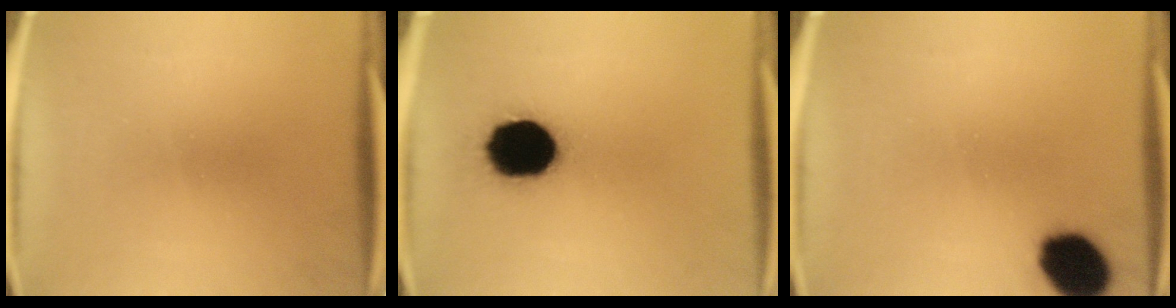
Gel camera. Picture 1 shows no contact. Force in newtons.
{"total": 19.2}
{"total": 12.0}